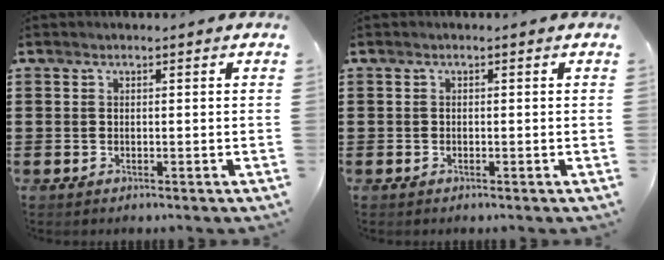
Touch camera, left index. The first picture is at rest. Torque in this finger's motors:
{"motor_torque": [0.08, 0.18, 0.06, 0.01]}